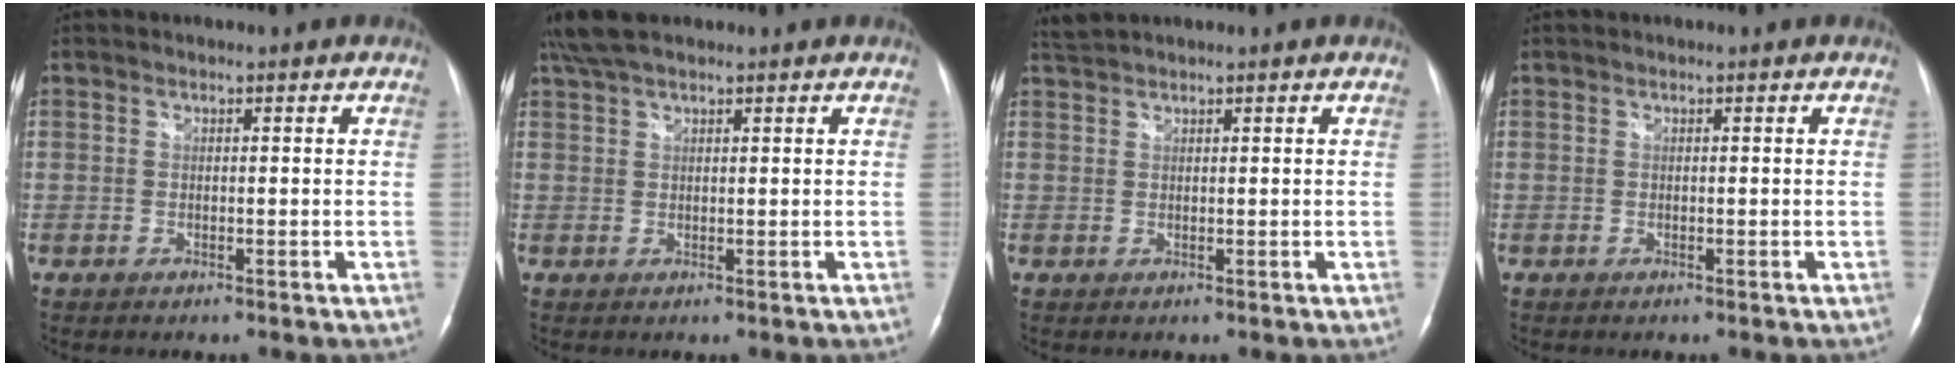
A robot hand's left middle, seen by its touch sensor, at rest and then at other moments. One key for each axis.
{"total": 5.5, "fx": 4.4, "fy": 1.6, "fz": 2.9, "tx": -0.065, "ty": 0.026, "tz": 0.085}
{"total": 1.7, "fx": 1.7, "fy": -0.2, "fz": 0.2, "tx": -0.010, "ty": 0.013, "tz": 0.039}
{"total": 0.0}